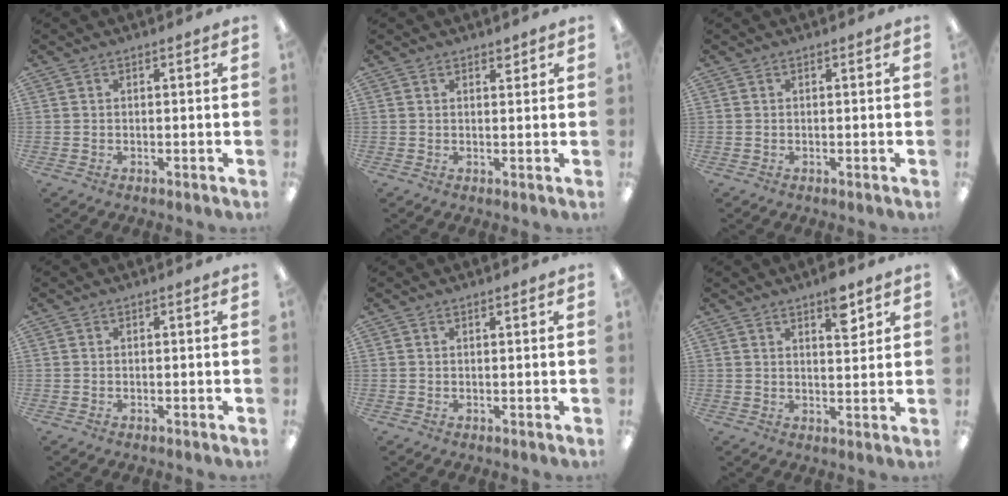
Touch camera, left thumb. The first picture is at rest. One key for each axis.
{"total": 1.5, "fx": 1.3, "fy": 0.7, "fz": 0.4, "tx": 0.000, "ty": -0.004, "tz": 0.023}
{"total": 0.0}
{"total": 0.0}
{"total": 0.6, "fx": 0.5, "fy": 0.1, "fz": 0.3, "tx": -0.007, "ty": 0.000, "tz": 0.009}
{"total": 6.5, "fx": 4.3, "fy": 2.5, "fz": 4.2, "tx": -0.045, "ty": -0.024, "tz": 0.066}